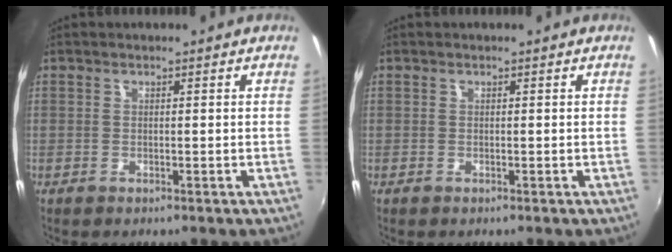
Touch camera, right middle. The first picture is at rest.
{"total": 0.0}